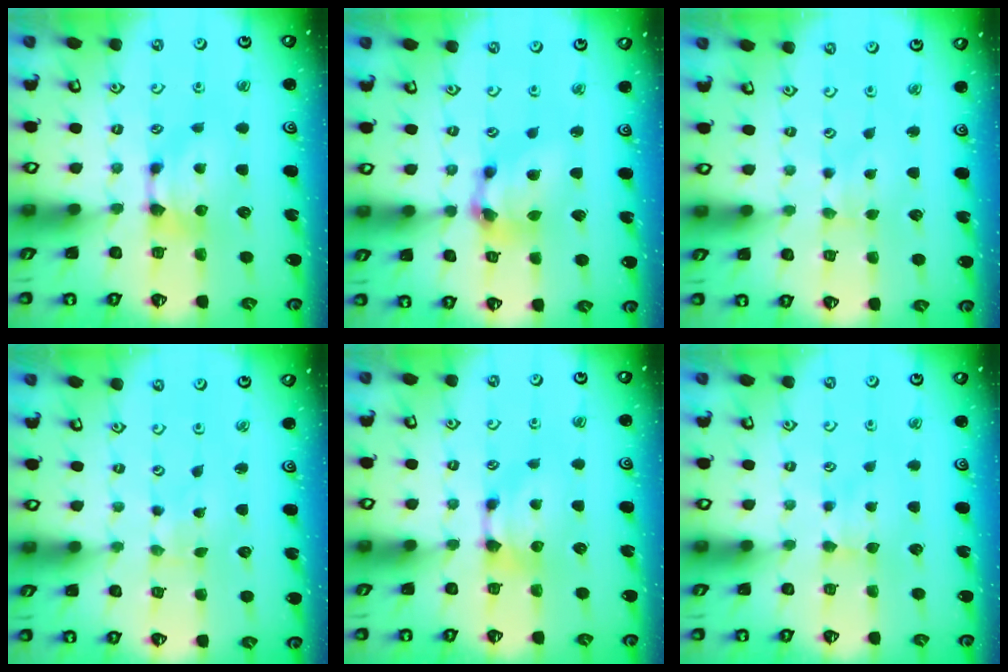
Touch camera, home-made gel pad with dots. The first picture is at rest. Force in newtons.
{"total": 5.5, "press": 5.2, "slide": 1.9}
{"total": 2.1, "press": 1.6, "slide": 1.4}
{"total": 6.0, "press": 6.0, "slide": 0.5}
{"total": 0.0}
{"total": 1.7, "press": 1.6, "slide": 0.5}